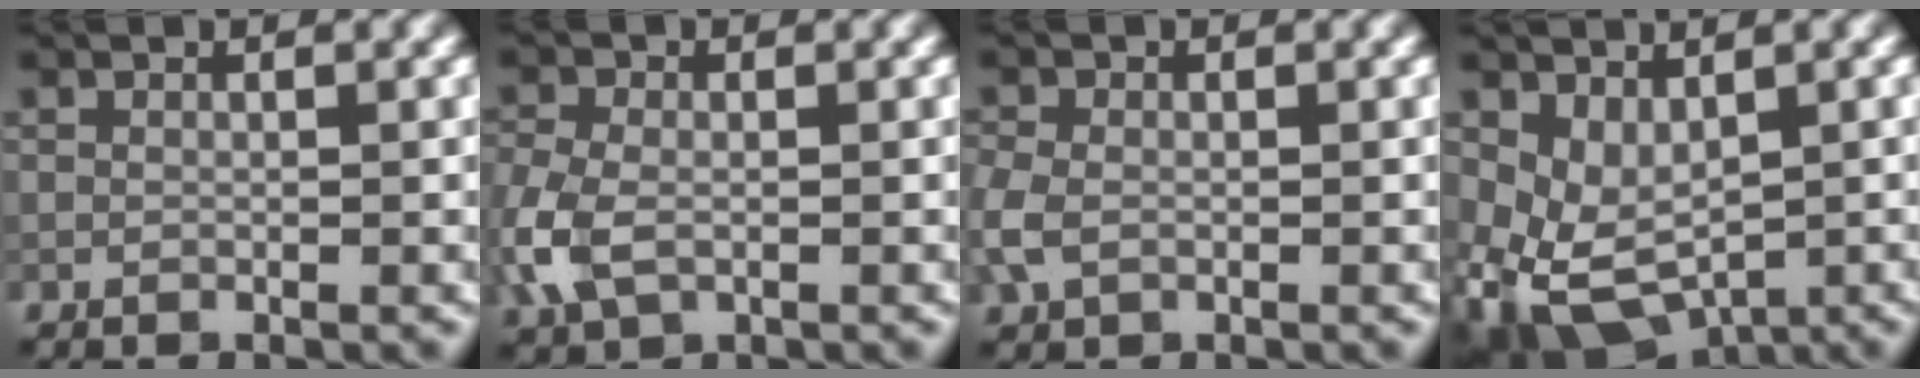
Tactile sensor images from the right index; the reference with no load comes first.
{"total": 4.7, "force": [-1.4, 3.1, 3.2], "torque": [-0.094, -0.005, -0.035]}
{"total": 2.9, "force": [-0.7, 2.2, 1.7], "torque": [-0.051, -0.003, -0.021]}
{"total": 4.9, "force": [0.1, 3.4, 3.6], "torque": [-0.078, -0.019, 0.012]}